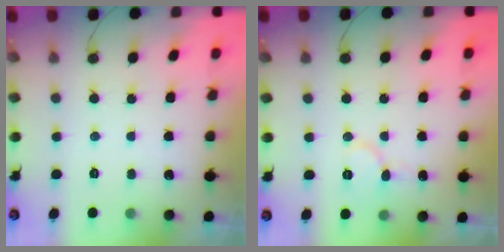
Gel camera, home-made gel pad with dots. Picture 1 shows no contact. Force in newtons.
{"total": 6.1, "press": 6.1, "slide": 0.5}